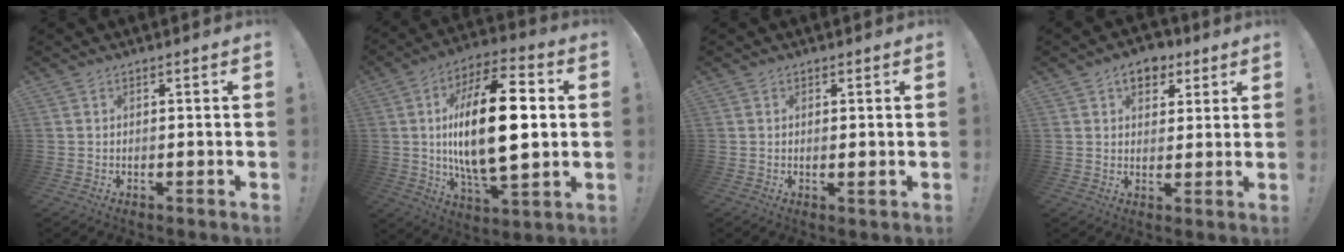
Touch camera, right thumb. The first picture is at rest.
{"total": 23.7, "force": [1.4, 9.7, 21.6], "torque": [-0.384, -0.005, 0.011]}
{"total": 1.5, "force": [0.4, 0.1, 1.5], "torque": [-0.010, -0.007, 0.003]}
{"total": 7.5, "force": [3.9, 5.3, 3.6], "torque": [-0.044, -0.011, 0.072]}